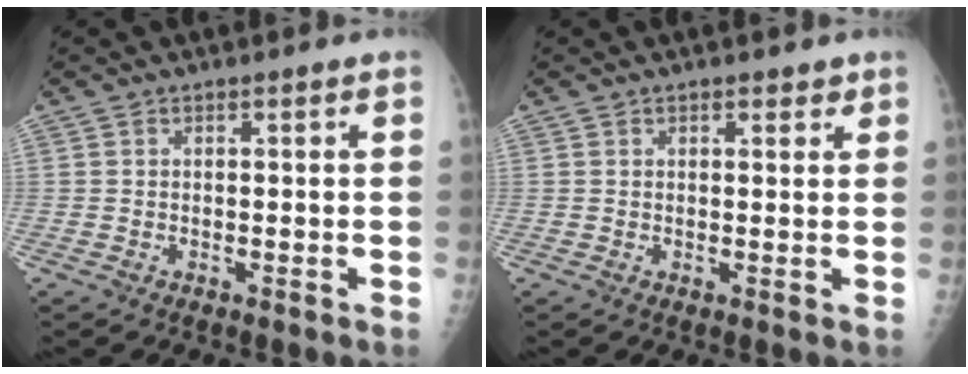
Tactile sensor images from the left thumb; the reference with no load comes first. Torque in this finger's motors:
{"motor_torque": [-0.44, 0.09, -0.20, 0.24, -0.01]}